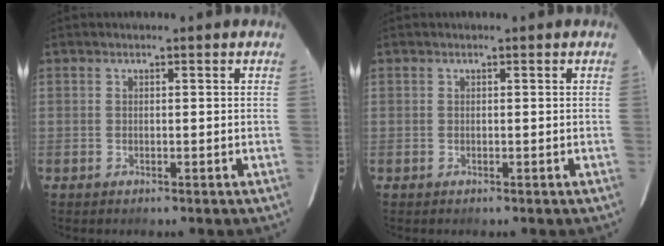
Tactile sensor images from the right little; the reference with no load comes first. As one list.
[{"total": 0.0}]